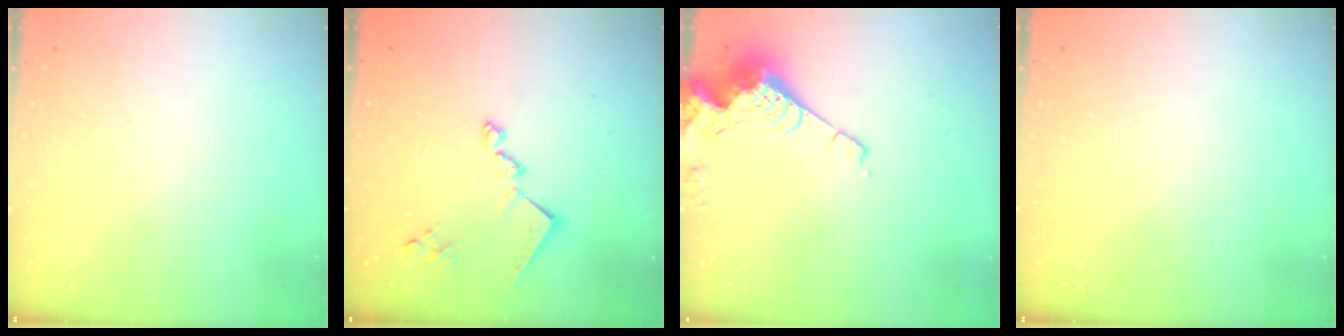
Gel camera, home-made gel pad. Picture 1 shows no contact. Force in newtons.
{"total": 12.8, "press": 12.8, "slide": 0.3}
{"total": 10.1, "press": 10.0, "slide": 1.1}
{"total": 0.0}